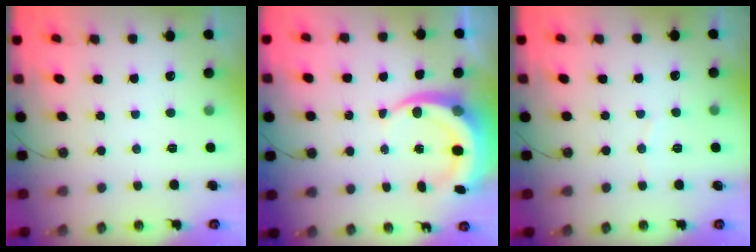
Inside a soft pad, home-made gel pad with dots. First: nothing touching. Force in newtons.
{"total": 8.4, "press": 8.3, "slide": 1.4}
{"total": 3.2, "press": 3.2, "slide": 0.2}